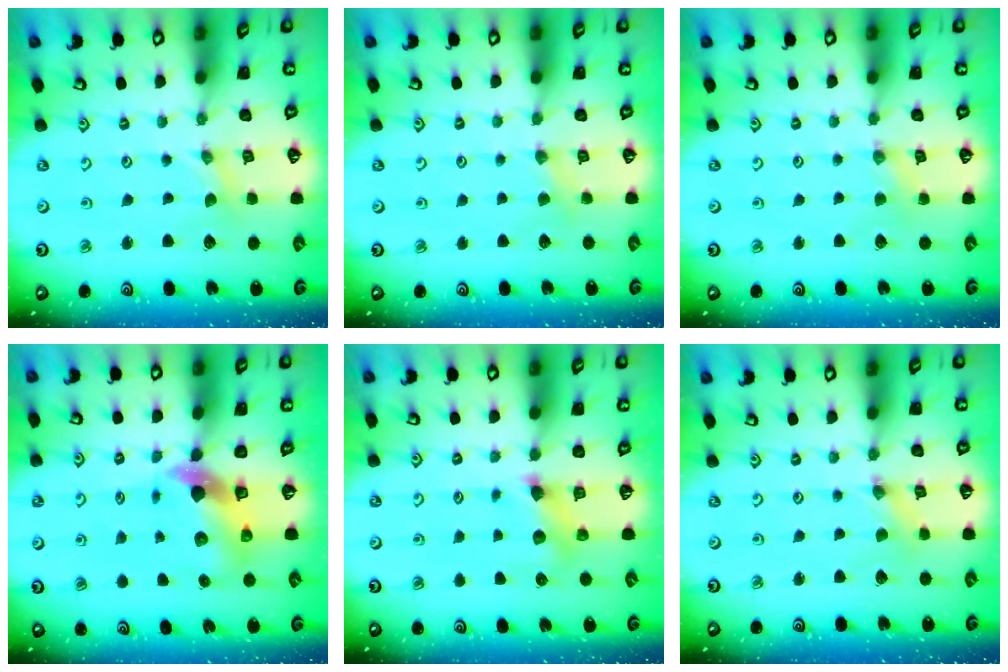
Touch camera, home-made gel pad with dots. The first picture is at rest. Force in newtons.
{"total": 2.3, "press": 2.2, "slide": 0.4}
{"total": 1.4, "press": 1.4, "slide": 0.3}
{"total": 7.6, "press": 7.5, "slide": 1.2}
{"total": 6.5, "press": 6.5, "slide": 0.2}
{"total": 1.3, "press": 1.3, "slide": 0.2}